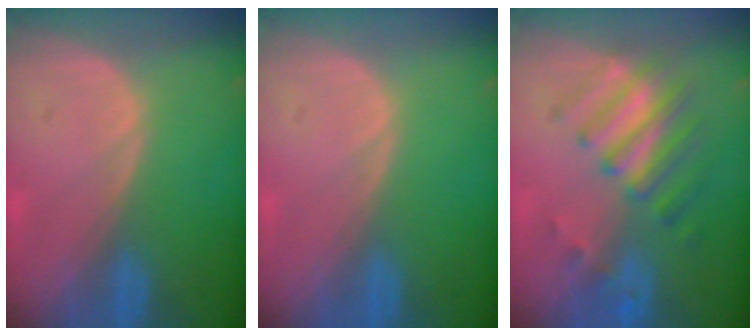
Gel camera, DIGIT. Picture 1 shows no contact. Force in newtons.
{"total": 0.0}
{"total": 7.8, "press": 7.0, "slide": 3.5}